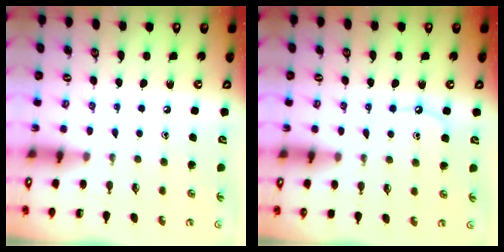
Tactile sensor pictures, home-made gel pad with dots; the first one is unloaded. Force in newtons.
{"total": 6.8, "press": 6.7, "slide": 0.9}